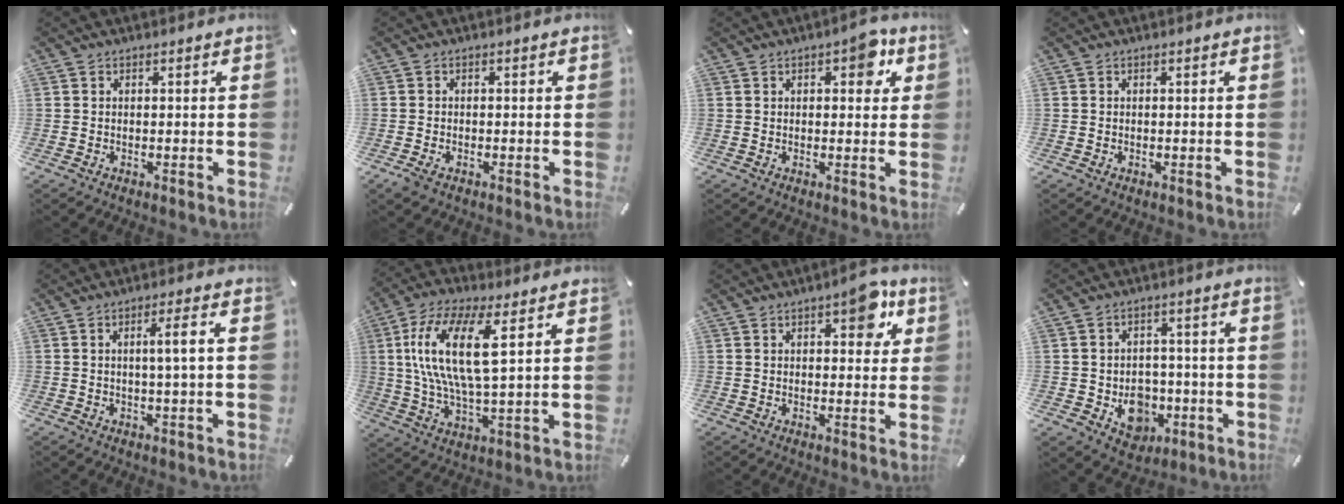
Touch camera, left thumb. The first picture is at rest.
{"total": 1.5, "force": [-0.8, 1.0, 0.9], "torque": [-0.017, 0.002, -0.015]}
{"total": 5.9, "force": [2.5, 3.0, 4.5], "torque": [-0.047, -0.007, 0.032]}
{"total": 0.0}
{"total": 5.2, "force": [0.7, 0.2, 5.1], "torque": [-0.097, -0.003, 0.006]}
{"total": 15.8, "force": [4.7, 5.3, 14.1], "torque": [-0.310, -0.005, 0.075]}
{"total": 7.4, "force": [3.8, 3.6, 5.3], "torque": [-0.055, -0.017, 0.057]}
{"total": 8.3, "force": [-1.8, 7.3, 3.6], "torque": [-0.024, 0.007, -0.024]}